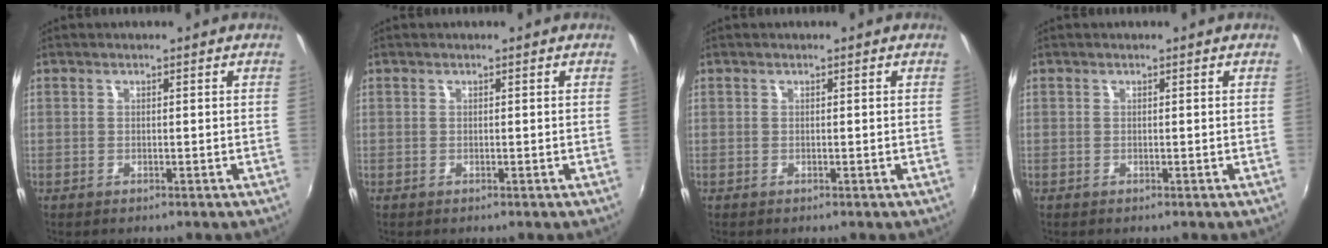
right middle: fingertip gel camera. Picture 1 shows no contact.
{"total": 0.0}
{"total": 0.0}
{"total": 0.0}